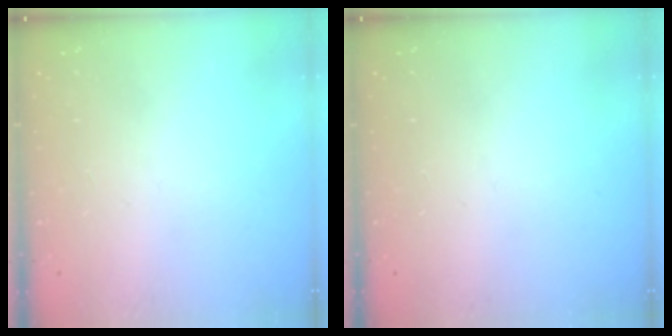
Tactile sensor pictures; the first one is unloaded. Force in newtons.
{"total": 0.0}